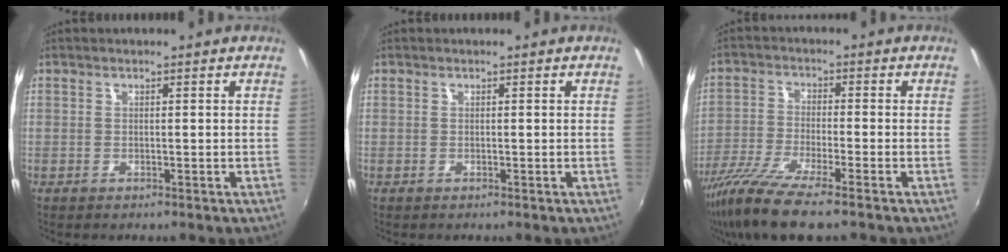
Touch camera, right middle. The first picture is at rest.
{"total": 0.0}
{"total": 11.0, "force": [-8.2, 0.9, 7.3], "torque": [-0.166, -0.035, -0.156]}